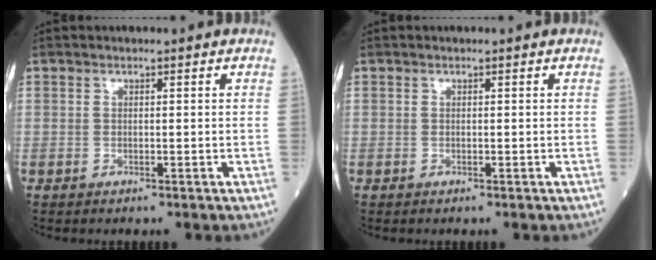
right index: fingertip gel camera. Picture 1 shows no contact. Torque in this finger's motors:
{"motor_torque": [0.00, 0.00, -0.01, -0.01]}